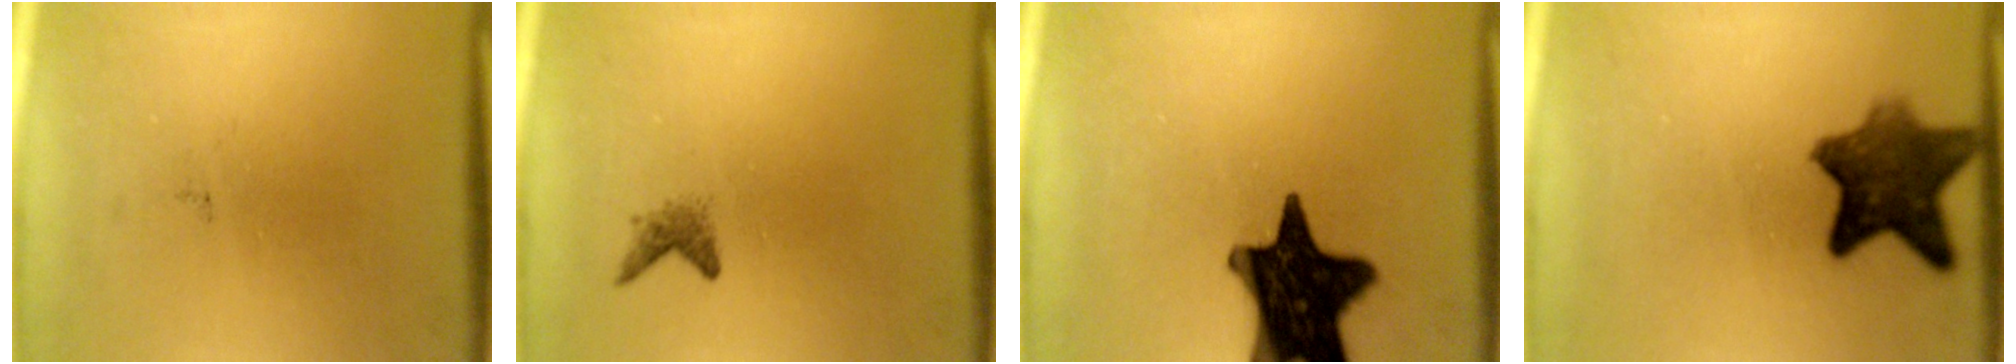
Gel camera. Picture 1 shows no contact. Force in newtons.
{"total": 1.2}
{"total": 16.7}
{"total": 9.3}